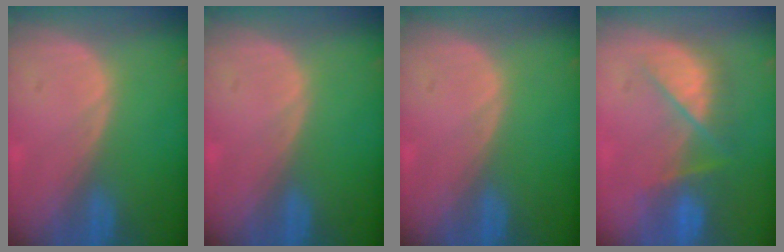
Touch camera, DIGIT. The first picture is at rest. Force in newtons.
{"total": 0.0}
{"total": 0.0}
{"total": 7.3, "press": 7.1, "slide": 1.7}